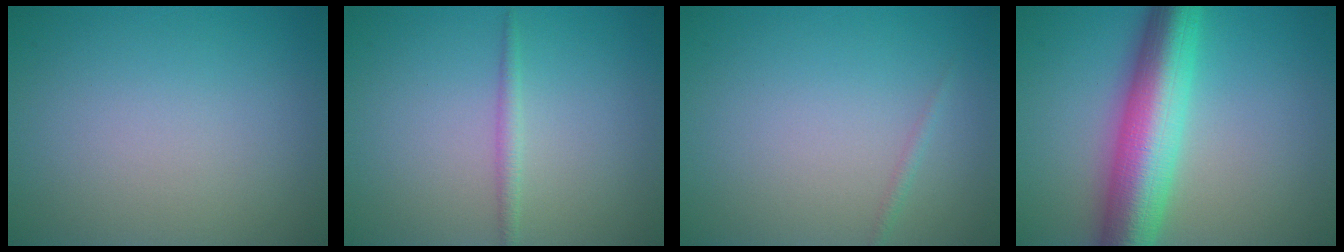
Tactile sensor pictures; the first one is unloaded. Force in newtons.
{"total": 1.2, "press": 1.2, "slide": 0.1}
{"total": 0.6, "press": 0.6, "slide": 0.1}
{"total": 9.5, "press": 9.5, "slide": 0.1}